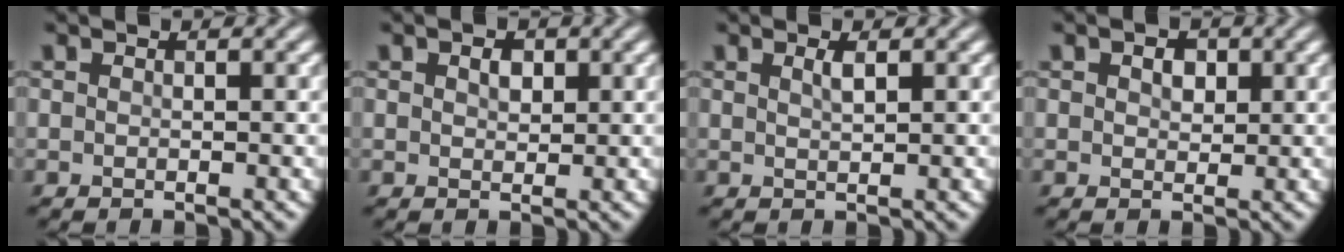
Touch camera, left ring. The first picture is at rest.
{"total": 1.4, "force": [0.6, 0.9, 0.9], "torque": [-0.015, 0.001, 0.010]}
{"total": 1.2, "force": [0.6, 0.3, 0.9], "torque": [-0.016, 0.002, 0.010]}
{"total": 1.8, "force": [0.7, 1.2, 1.1], "torque": [-0.016, 0.000, 0.011]}